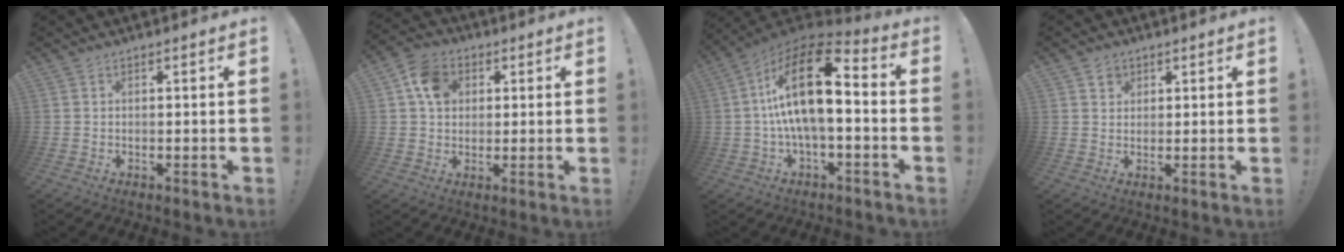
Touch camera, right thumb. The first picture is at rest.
{"total": 9.5, "force": [2.7, 7.7, 4.8], "torque": [-0.076, 0.010, 0.055]}
{"total": 19.3, "force": [1.8, 8.0, 17.5], "torque": [-0.309, -0.013, 0.026]}
{"total": 2.6, "force": [1.7, 2.0, 0.4], "torque": [0.006, -0.011, 0.026]}